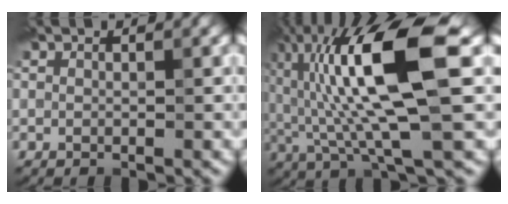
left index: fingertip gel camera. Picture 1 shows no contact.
{"total": 11.9, "force": [1.8, 2.8, 11.5], "torque": [-0.216, 0.009, 0.035]}